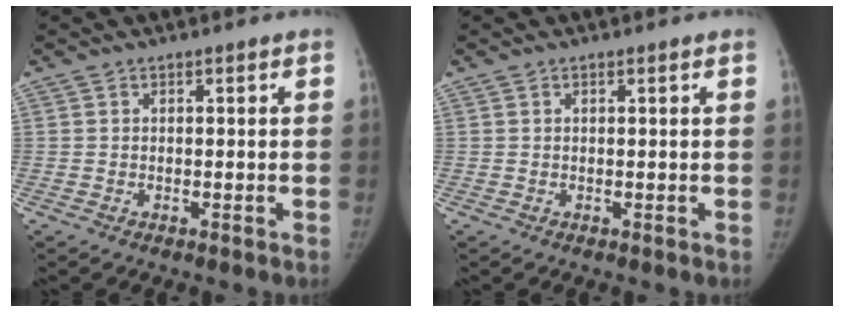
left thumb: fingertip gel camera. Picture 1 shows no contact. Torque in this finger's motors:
{"motor_torque": [-0.15, -0.02, -0.26, 0.54, -0.01]}